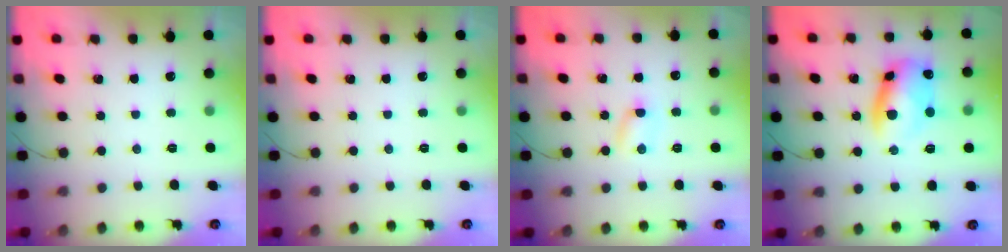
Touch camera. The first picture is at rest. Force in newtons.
{"total": 0.0}
{"total": 3.5, "press": 3.4, "slide": 1.0}
{"total": 10.6, "press": 10.5, "slide": 1.2}